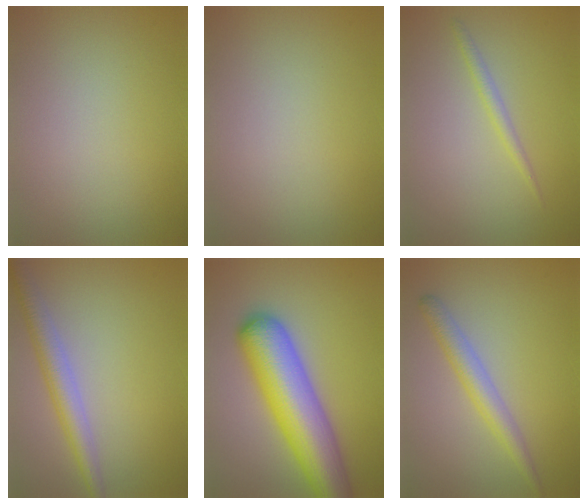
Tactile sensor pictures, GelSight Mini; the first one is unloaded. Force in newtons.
{"total": 0.0}
{"total": 1.2, "press": 1.2, "slide": 0.0}
{"total": 3.6, "press": 3.6, "slide": 0.1}
{"total": 9.6, "press": 9.6, "slide": 0.4}
{"total": 2.8, "press": 2.8, "slide": 0.0}